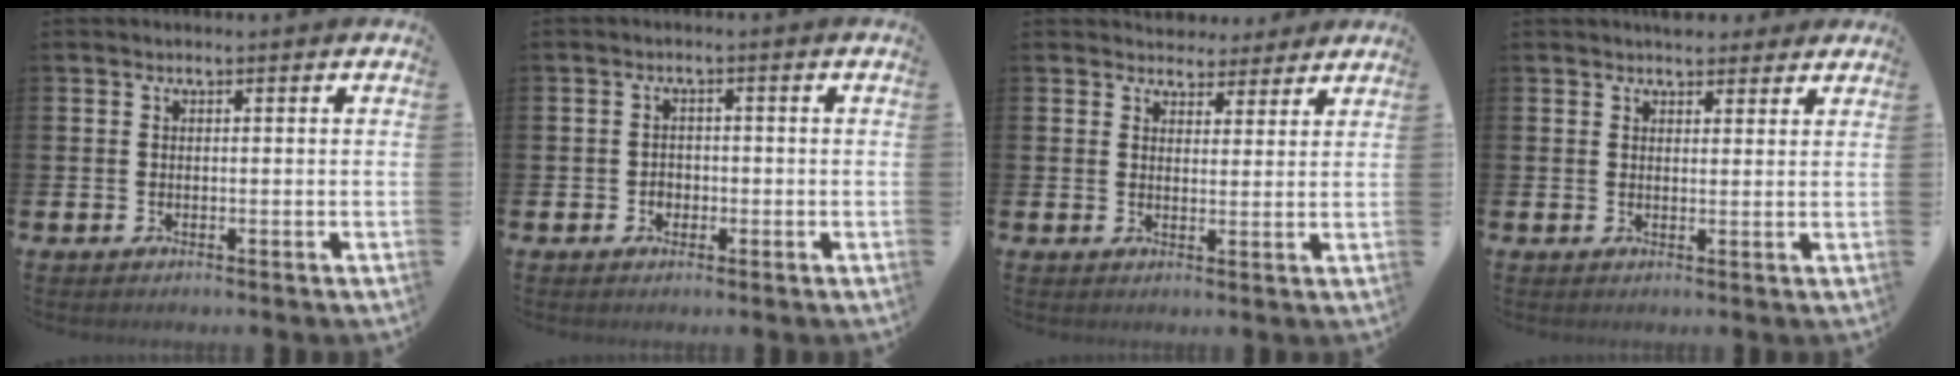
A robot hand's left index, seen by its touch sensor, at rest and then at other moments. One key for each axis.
{"total": 1.7, "fx": -0.7, "fy": 1.5, "fz": 0.5, "tx": -0.004, "ty": 0.001, "tz": -0.018}
{"total": 3.7, "fx": 3.4, "fy": 1.4, "fz": -0.3, "tx": 0.004, "ty": -0.018, "tz": 0.060}
{"total": 3.3, "fx": 3.1, "fy": 1.1, "fz": -0.1, "tx": 0.006, "ty": -0.013, "tz": 0.057}